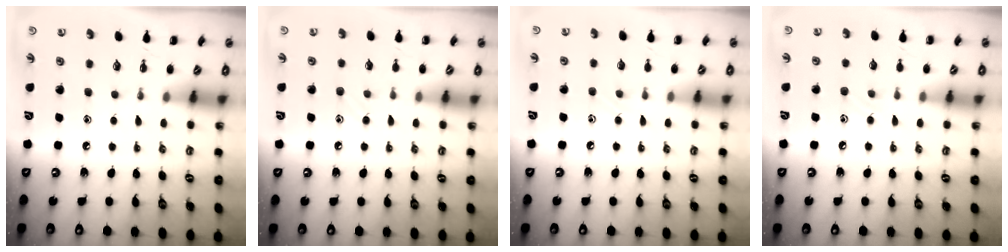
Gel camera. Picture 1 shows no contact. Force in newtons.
{"total": 7.1, "press": 6.7, "slide": 2.3}
{"total": 3.9, "press": 3.7, "slide": 1.1}
{"total": 6.1, "press": 5.9, "slide": 1.7}